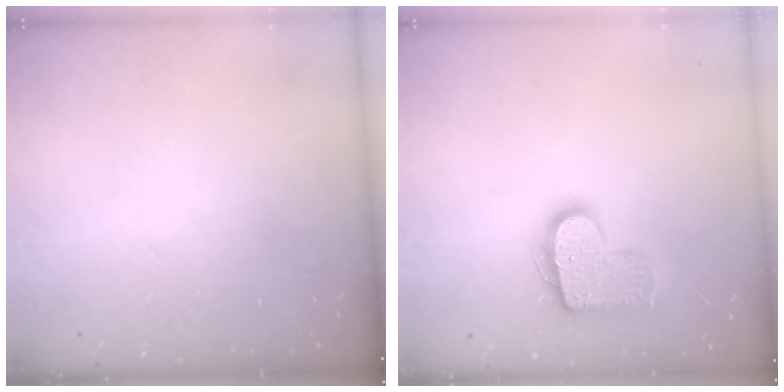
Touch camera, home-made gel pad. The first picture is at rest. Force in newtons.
{"total": 13.5, "press": 13.5, "slide": 0.7}